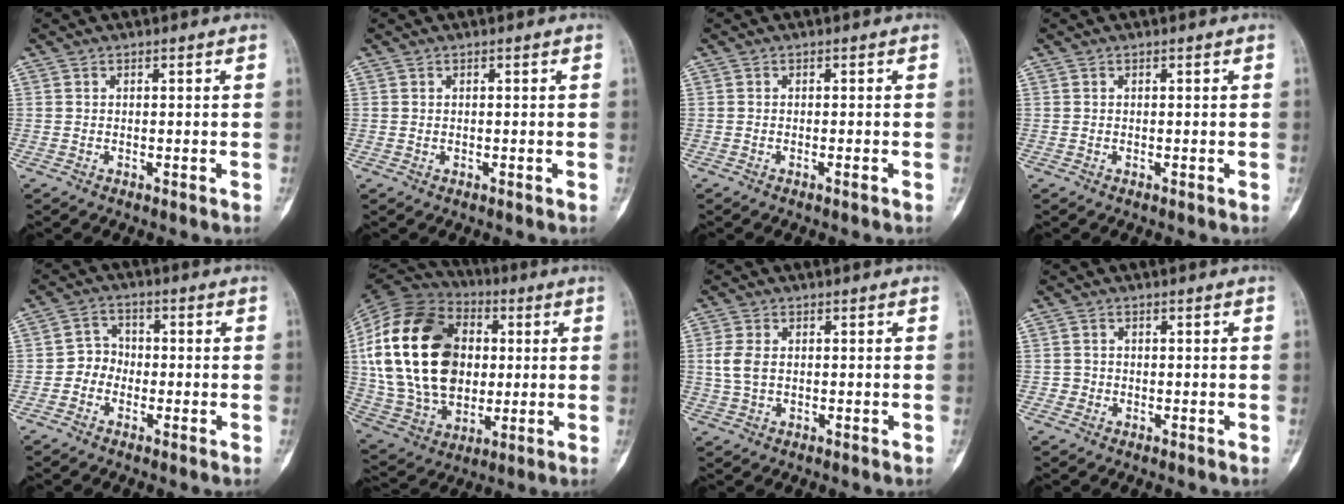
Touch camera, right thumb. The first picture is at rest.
{"total": 0.0}
{"total": 0.6, "force": [-0.3, 0.0, 0.5], "torque": [-0.011, 0.000, -0.003]}
{"total": 0.0}
{"total": 4.1, "force": [-1.5, 3.6, 1.3], "torque": [0.006, 0.017, -0.041]}
{"total": 27.8, "force": [3.4, 19.4, 19.7], "torque": [-0.385, 0.007, 0.070]}
{"total": 4.1, "force": [0.2, 2.7, 3.1], "torque": [-0.071, 0.003, 0.003]}
{"total": 1.2, "force": [-0.4, 1.2, 0.1], "torque": [0.007, 0.007, -0.009]}